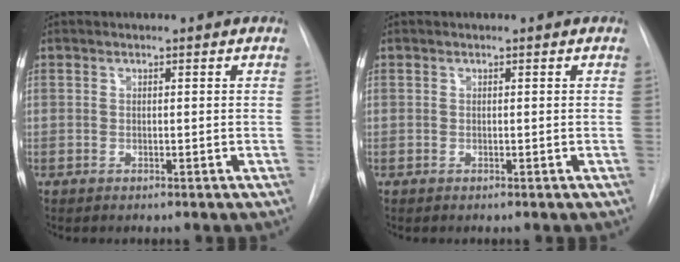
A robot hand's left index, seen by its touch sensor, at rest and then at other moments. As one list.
[{"total": 0.0}]